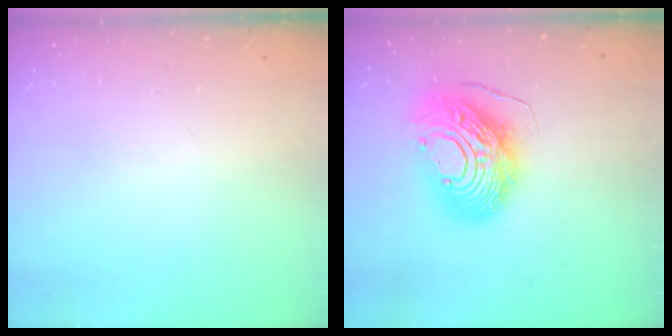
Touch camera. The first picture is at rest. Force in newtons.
{"total": 18.0, "press": 17.9, "slide": 1.9}